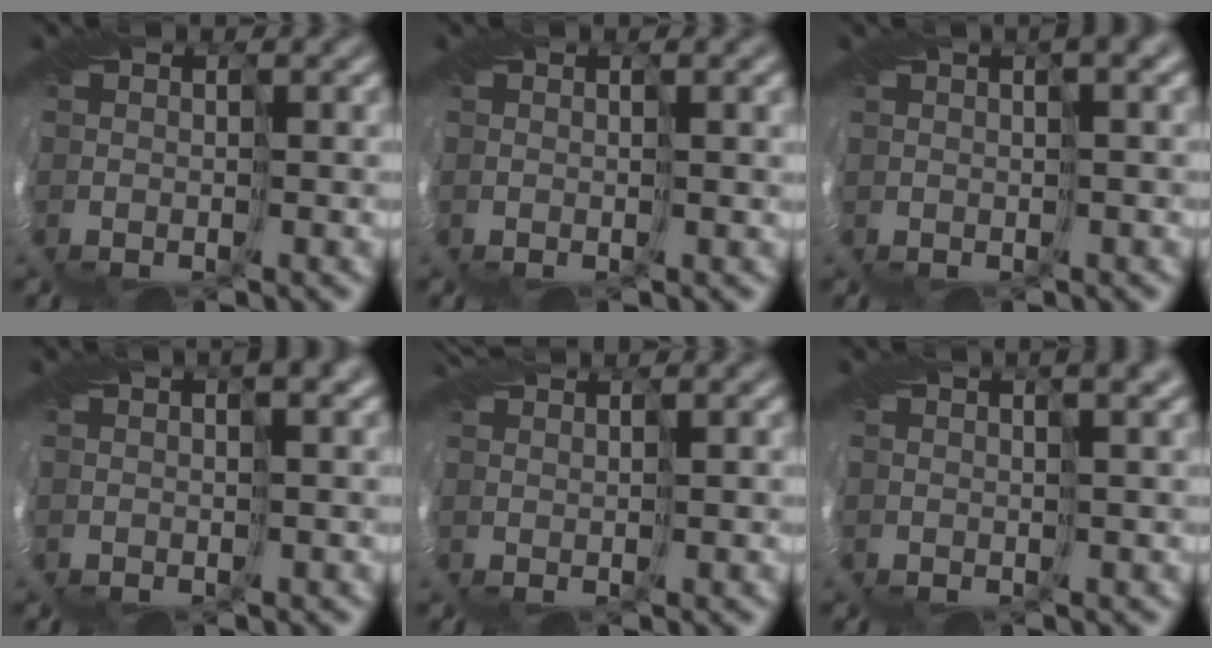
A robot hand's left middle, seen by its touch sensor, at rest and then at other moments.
{"total": 1.4, "force": [0.9, 0.0, 1.2], "torque": [-0.013, 0.006, 0.015]}
{"total": 4.7, "force": [2.5, 1.3, 3.7], "torque": [-0.041, 0.022, 0.020]}
{"total": 3.8, "force": [2.2, 1.0, 3.0], "torque": [-0.037, 0.014, 0.016]}
{"total": 1.8, "force": [1.7, -0.3, 0.4], "torque": [-0.016, 0.005, 0.034]}
{"total": 5.8, "force": [3.3, 2.1, 4.3], "torque": [-0.037, 0.033, 0.022]}